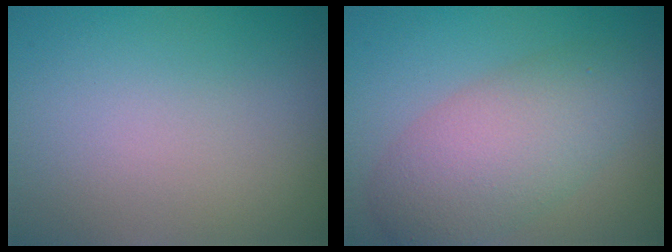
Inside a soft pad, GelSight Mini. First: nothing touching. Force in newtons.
{"total": 6.0, "press": 6.0, "slide": 0.0}